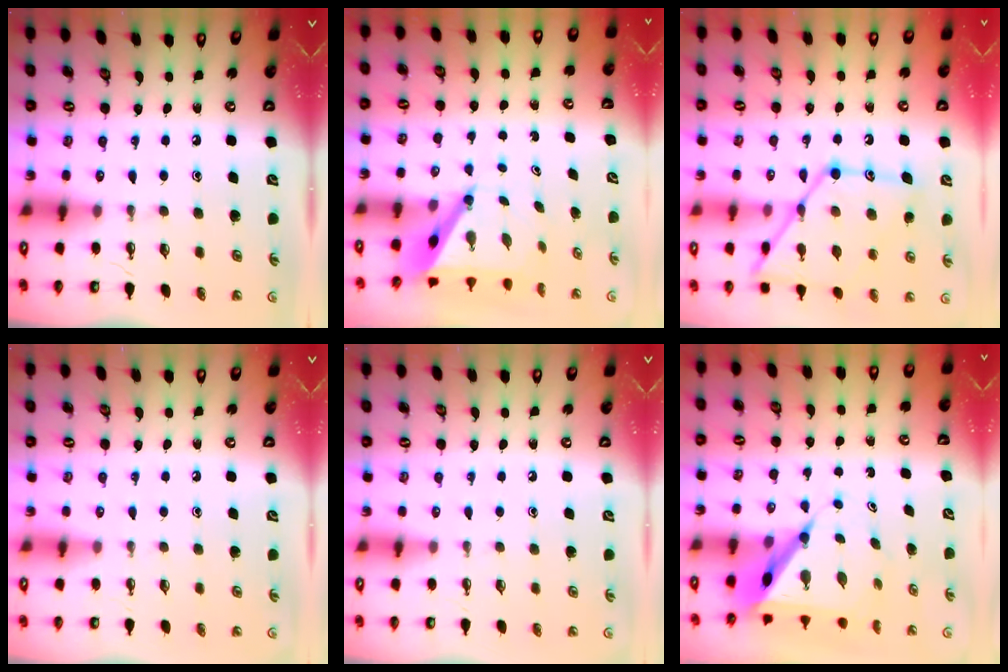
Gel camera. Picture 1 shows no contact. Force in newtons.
{"total": 5.6, "press": 5.6, "slide": 0.5}
{"total": 17.2, "press": 17.2, "slide": 1.4}
{"total": 0.0}
{"total": 0.0}
{"total": 9.8, "press": 9.8, "slide": 0.4}